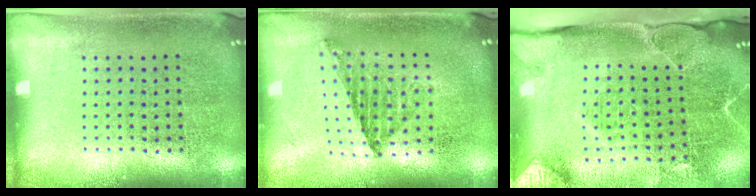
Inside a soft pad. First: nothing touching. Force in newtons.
{"total": 0.9, "press": 0.9, "slide": 0.1}
{"total": 2.3, "press": 2.1, "slide": 1.1}